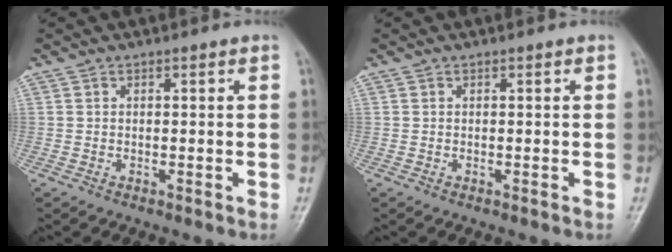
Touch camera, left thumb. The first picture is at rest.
{"total": 0.0}